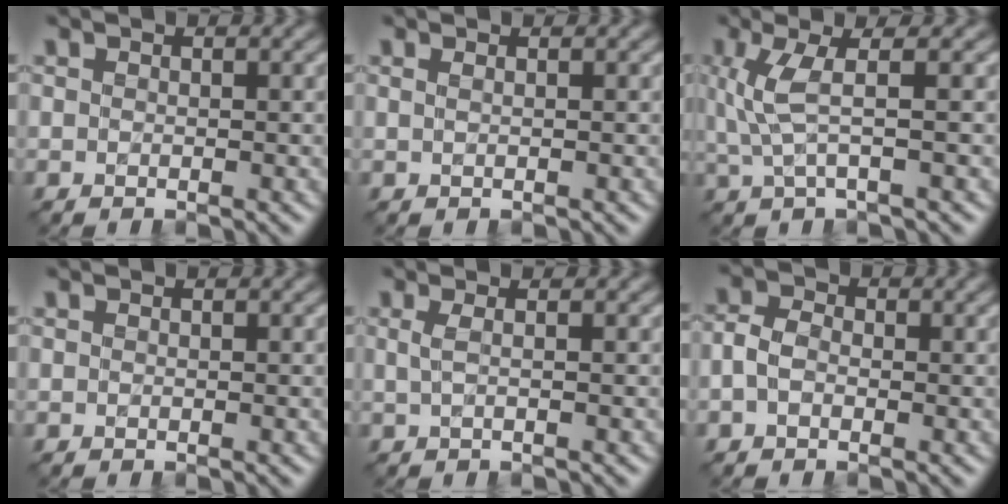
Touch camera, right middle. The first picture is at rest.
{"total": 1.0, "force": [0.5, 0.5, 0.7], "torque": [-0.005, -0.004, -0.001]}
{"total": 3.6, "force": [0.7, 0.8, 3.4], "torque": [-0.079, 0.001, 0.019]}
{"total": 0.0}
{"total": 1.4, "force": [0.2, 0.5, 1.3], "torque": [-0.023, 0.001, -0.001]}
{"total": 2.2, "force": [-0.5, 1.6, 1.4], "torque": [-0.030, 0.004, -0.017]}